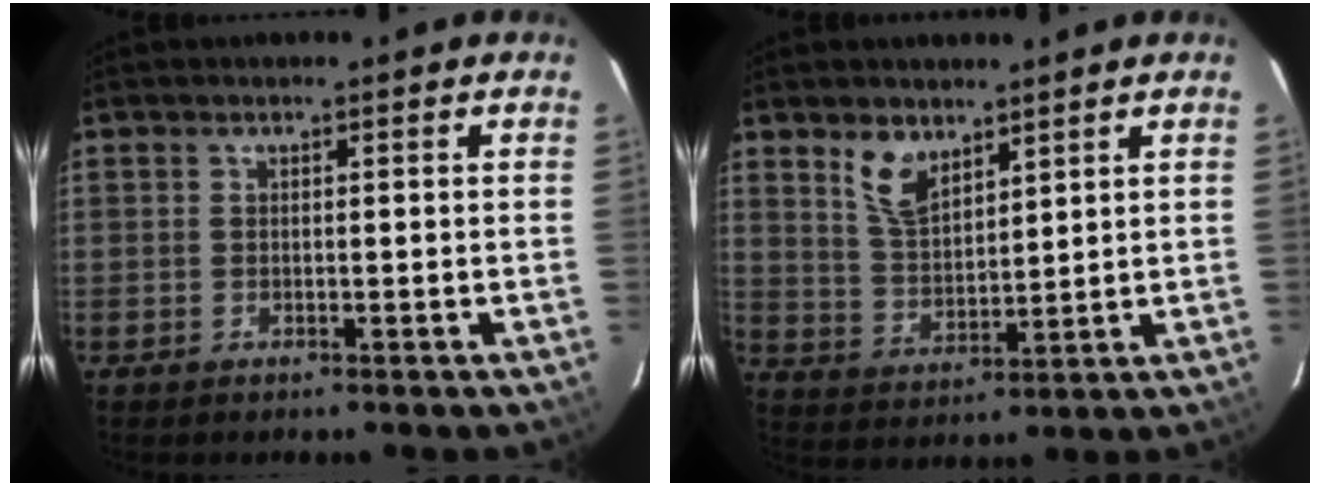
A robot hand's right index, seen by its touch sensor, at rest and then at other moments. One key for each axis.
{"total": 7.1, "fx": 4.7, "fy": 3.4, "fz": 4.0, "tx": -0.074, "ty": 0.004, "tz": 0.098}